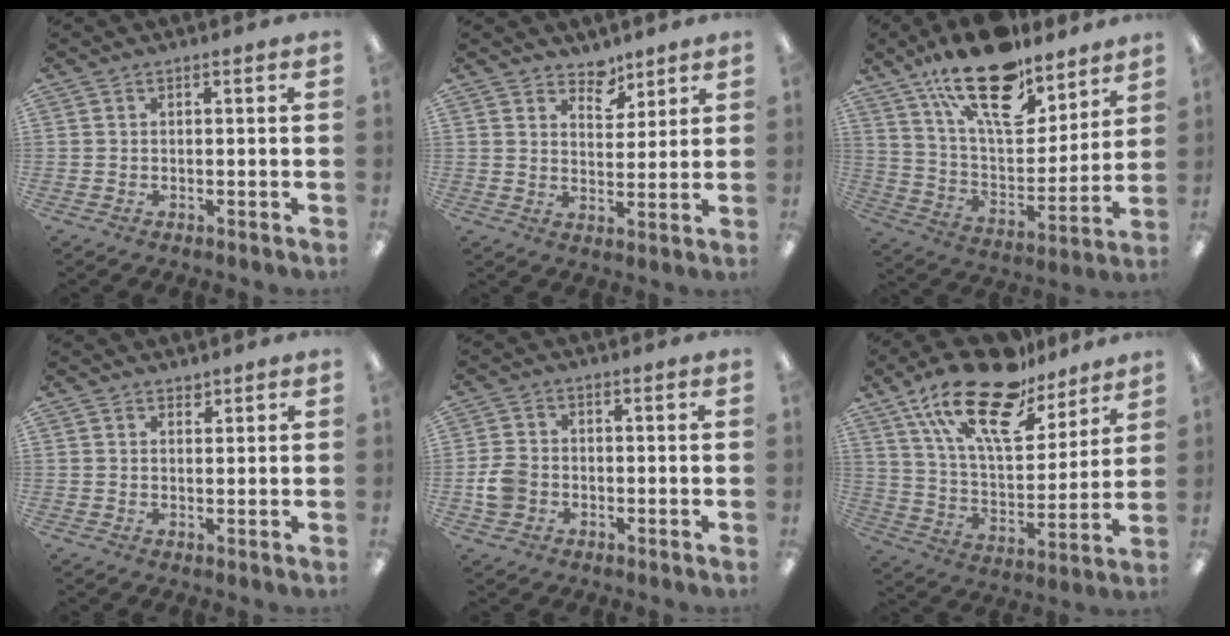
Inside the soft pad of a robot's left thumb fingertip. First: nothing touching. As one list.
[{"total": 6.0, "force": [5.0, 3.1, 1.0], "torque": [-0.005, -0.032, 0.088]}, {"total": 22.1, "force": [15.3, 9.5, 12.9], "torque": [-0.211, -0.089, 0.267]}, {"total": 1.6, "force": [1.4, 0.7, 0.2], "torque": [0.004, -0.004, 0.025]}, {"total": 5.5, "force": [-1.3, 4.6, 2.9], "torque": [-0.061, 0.011, -0.024]}, {"total": 23.3, "force": [15.9, 9.7, 14.0], "torque": [-0.256, -0.091, 0.277]}]